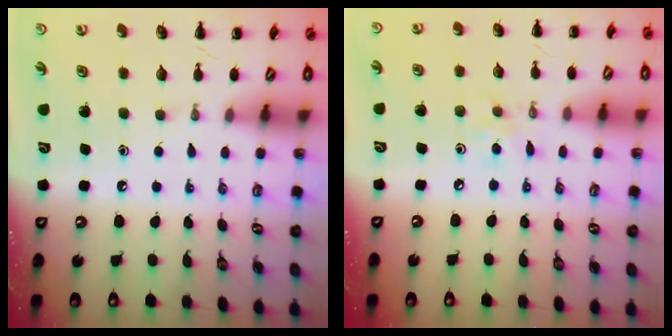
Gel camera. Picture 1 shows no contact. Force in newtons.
{"total": 3.5, "press": 3.4, "slide": 0.9}